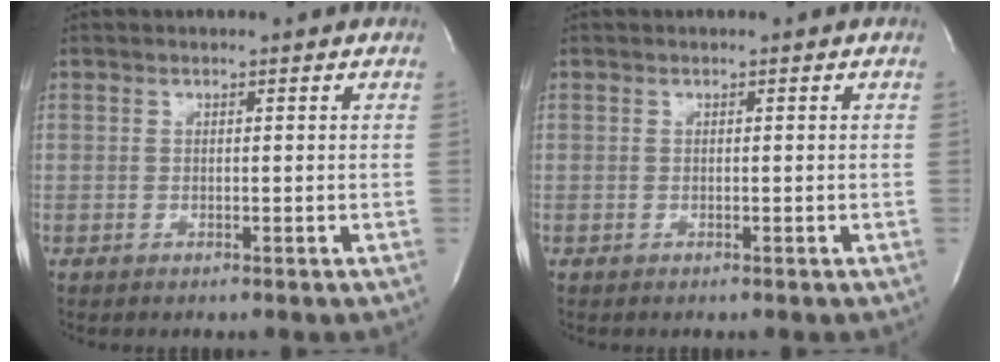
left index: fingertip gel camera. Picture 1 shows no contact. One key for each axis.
{"total": 0.0}